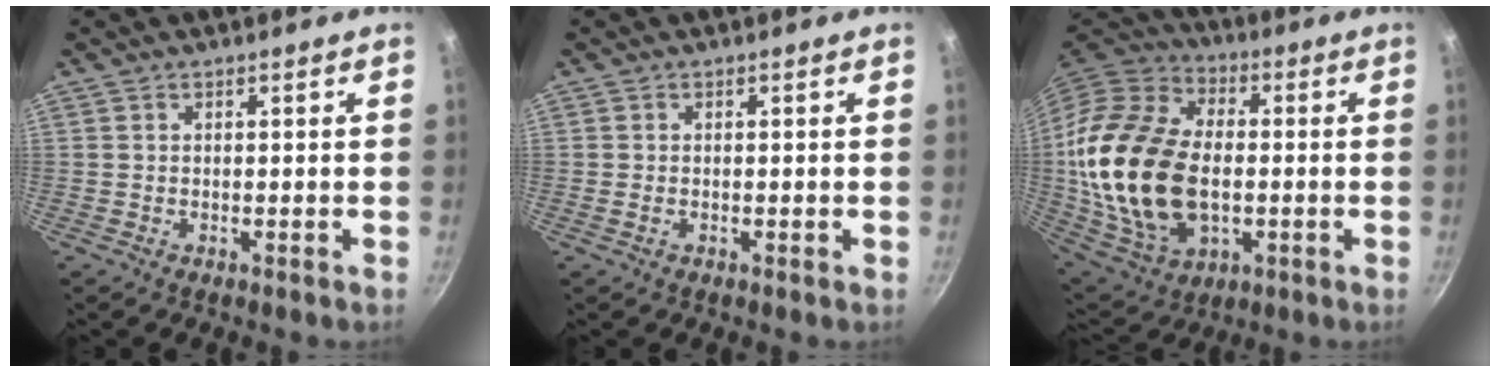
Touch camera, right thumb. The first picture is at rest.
{"total": 0.8, "force": [-0.2, 0.5, 0.6], "torque": [-0.011, 0.000, -0.004]}
{"total": 25.8, "force": [-1.3, 16.8, 19.6], "torque": [-0.377, 0.014, -0.016]}